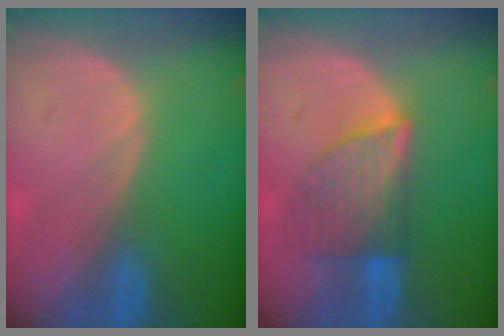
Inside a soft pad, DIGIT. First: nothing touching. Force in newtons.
{"total": 6.5, "press": 6.5, "slide": 0.9}